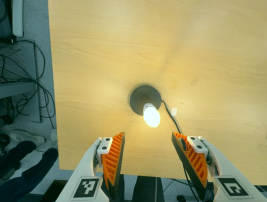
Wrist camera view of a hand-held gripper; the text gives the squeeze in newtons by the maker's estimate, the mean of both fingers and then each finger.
{"total": 0.0}